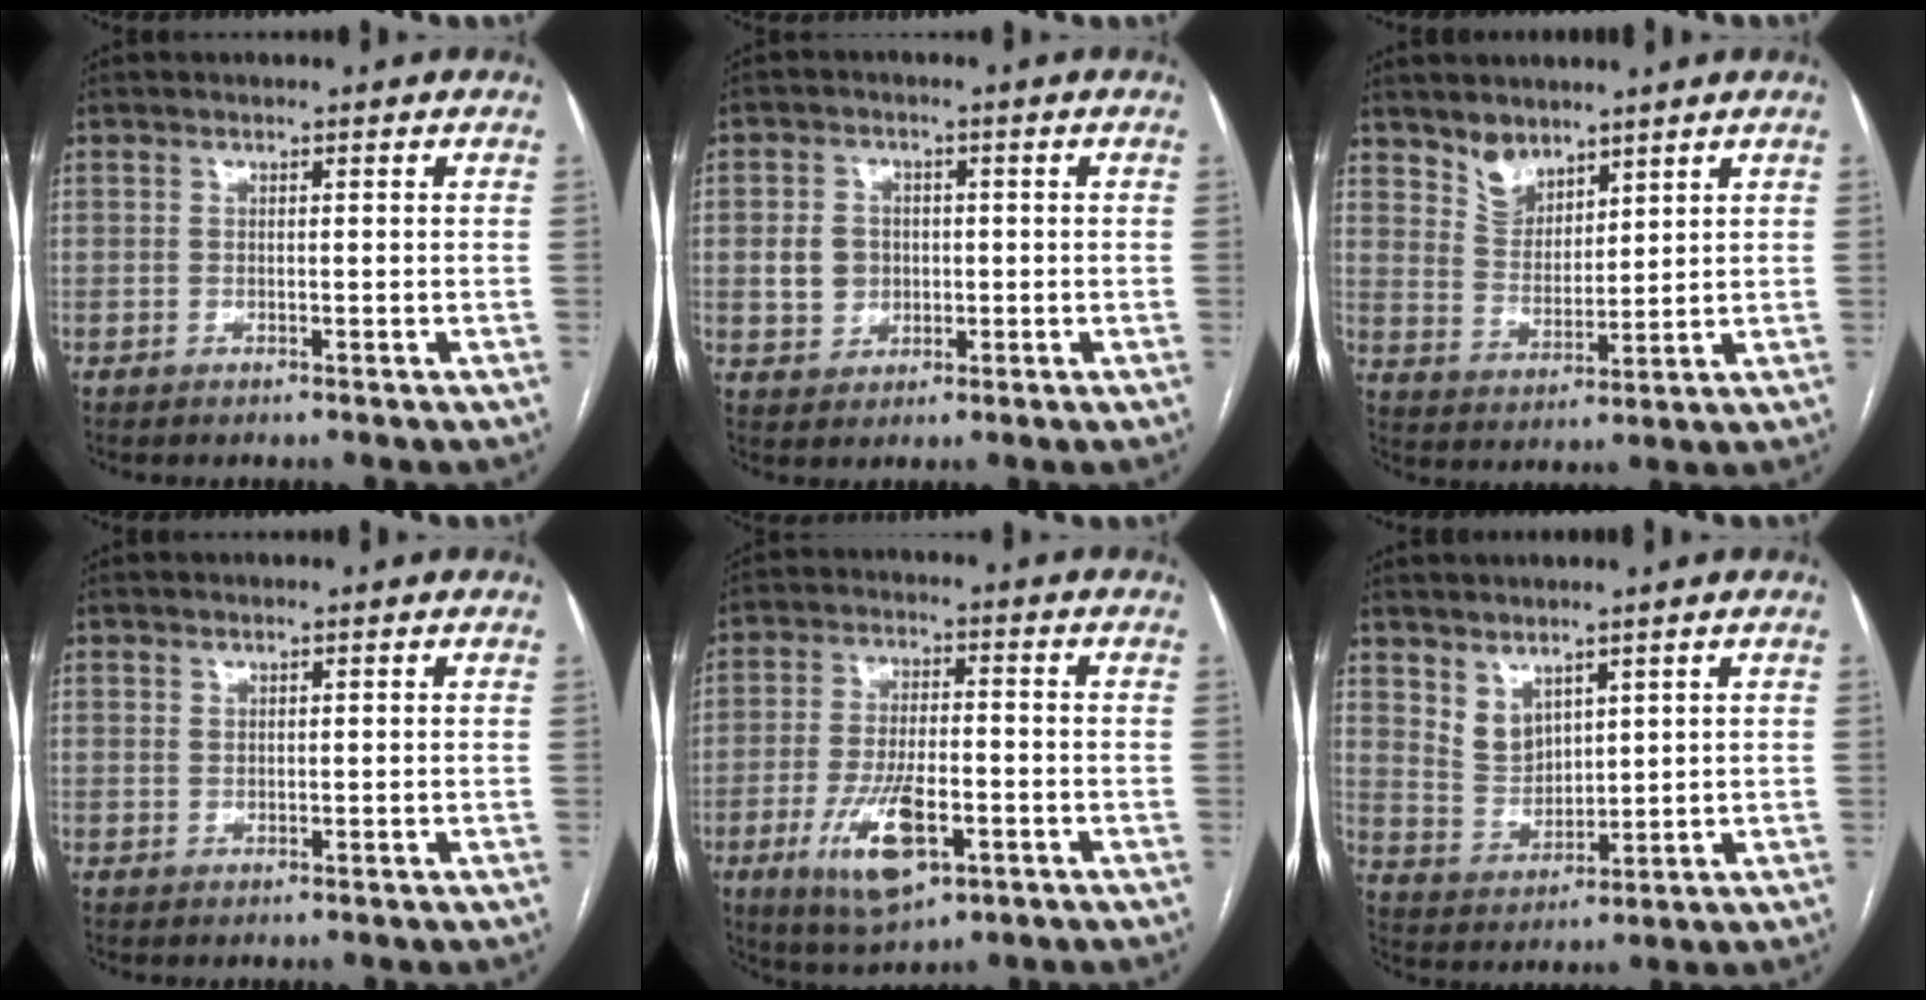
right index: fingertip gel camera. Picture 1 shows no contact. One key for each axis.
{"total": 5.3, "fx": 0.0, "fy": 4.8, "fz": 2.2, "tx": -0.041, "ty": 0.014, "tz": 0.010}
{"total": 5.5, "fx": 4.4, "fy": 2.8, "fz": 1.4, "tx": -0.029, "ty": 0.000, "tz": 0.094}
{"total": 0.5, "fx": 0.5, "fy": 0.3, "fz": 0.1, "tx": 0.003, "ty": -0.004, "tz": 0.005}
{"total": 10.8, "fx": -4.2, "fy": 3.8, "fz": 9.3, "tx": -0.181, "ty": -0.012, "tz": -0.065}
{"total": 5.2, "fx": 3.6, "fy": 3.2, "fz": 2.0, "tx": -0.045, "ty": 0.002, "tz": 0.086}